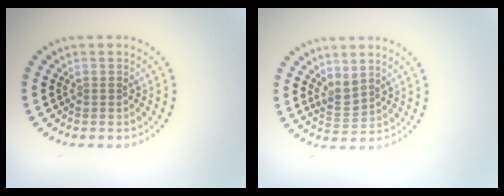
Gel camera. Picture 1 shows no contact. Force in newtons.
{"total": 1.7, "press": 1.4, "slide": 1.0}